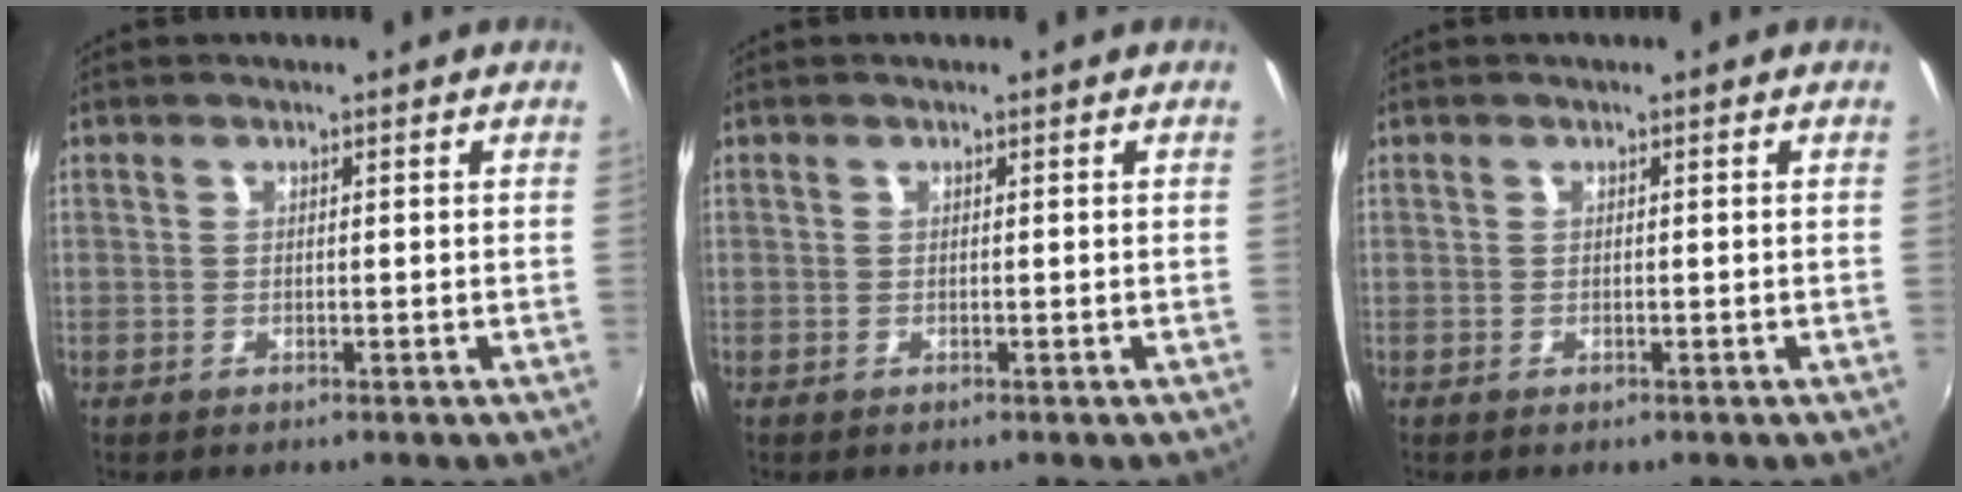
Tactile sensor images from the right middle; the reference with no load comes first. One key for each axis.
{"total": 0.0}
{"total": 0.0}